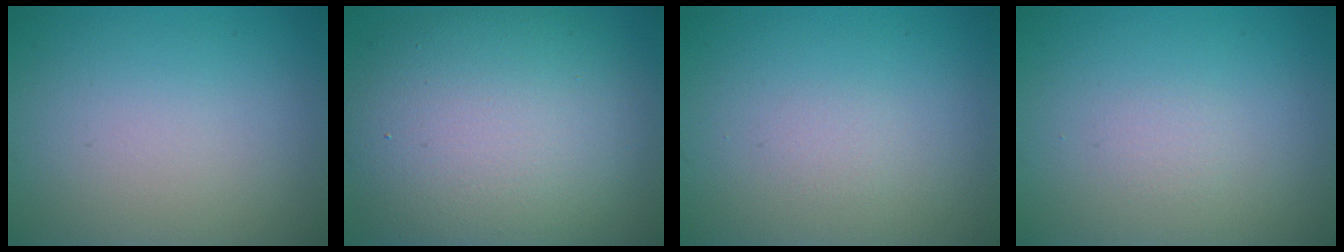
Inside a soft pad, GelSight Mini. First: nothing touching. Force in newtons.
{"total": 12.6, "press": 12.5, "slide": 0.5}
{"total": 0.6, "press": 0.6, "slide": 0.0}
{"total": 0.5, "press": 0.5, "slide": 0.0}